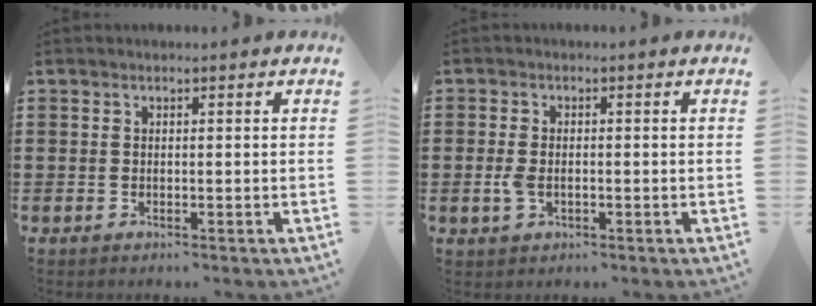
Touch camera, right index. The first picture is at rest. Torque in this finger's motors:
{"motor_torque": [-0.16, 0.25, -0.06, 0.00]}